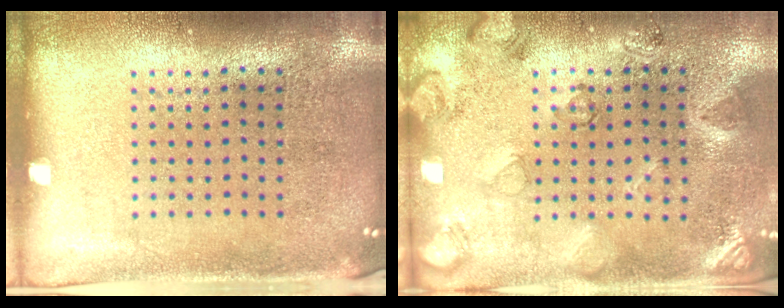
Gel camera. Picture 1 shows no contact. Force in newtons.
{"total": 2.6, "press": 1.7, "slide": 1.9}